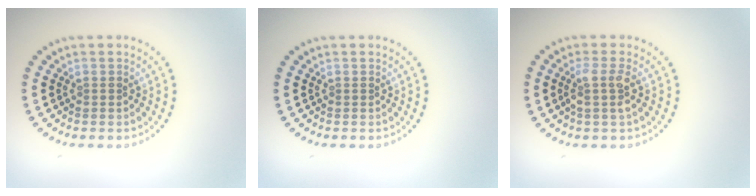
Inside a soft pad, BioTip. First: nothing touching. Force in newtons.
{"total": 0.0}
{"total": 2.1, "press": 1.6, "slide": 1.3}